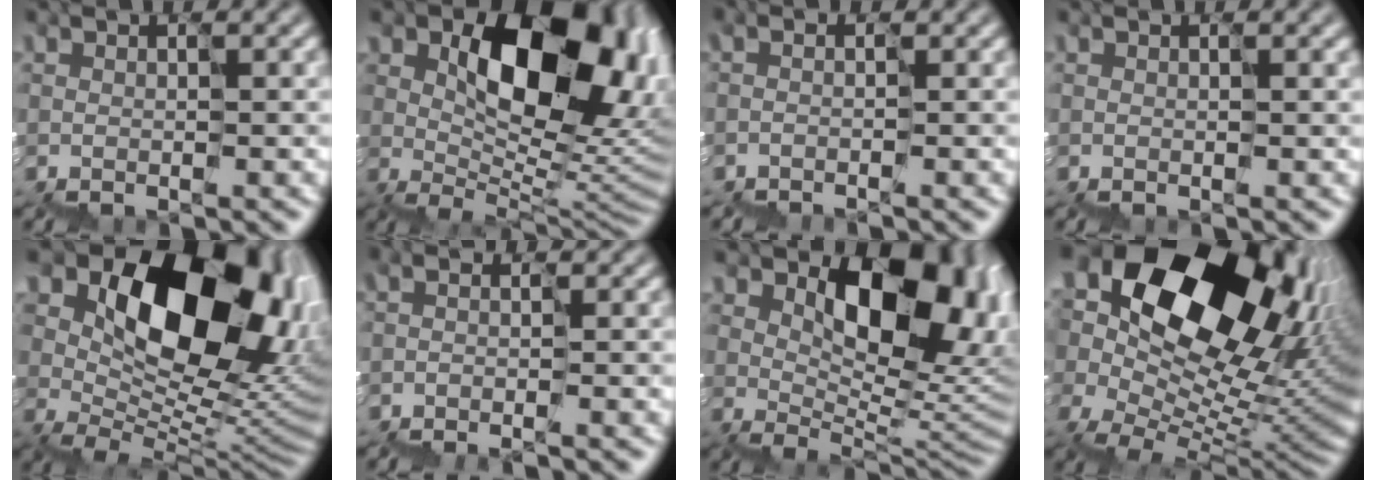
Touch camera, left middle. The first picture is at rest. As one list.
[{"total": 12.2, "force": [3.3, 7.5, 8.9], "torque": [-0.114, 0.001, 0.065]}, {"total": 0.8, "force": [-0.7, -0.1, 0.0], "torque": [-0.004, -0.002, -0.020]}, {"total": 0.6, "force": [0.2, 0.2, 0.5], "torque": [-0.008, 0.003, 0.003]}, {"total": 14.5, "force": [5.1, 9.2, 9.9], "torque": [-0.140, 0.012, 0.098]}, {"total": 1.7, "force": [-1.5, 0.1, 0.7], "torque": [-0.012, -0.001, -0.032]}, {"total": 10.0, "force": [3.0, 6.2, 7.3], "torque": [-0.091, -0.007, 0.064]}, {"total": 18.8, "force": [6.6, 11.7, 13.1], "torque": [-0.216, 0.028, 0.129]}]